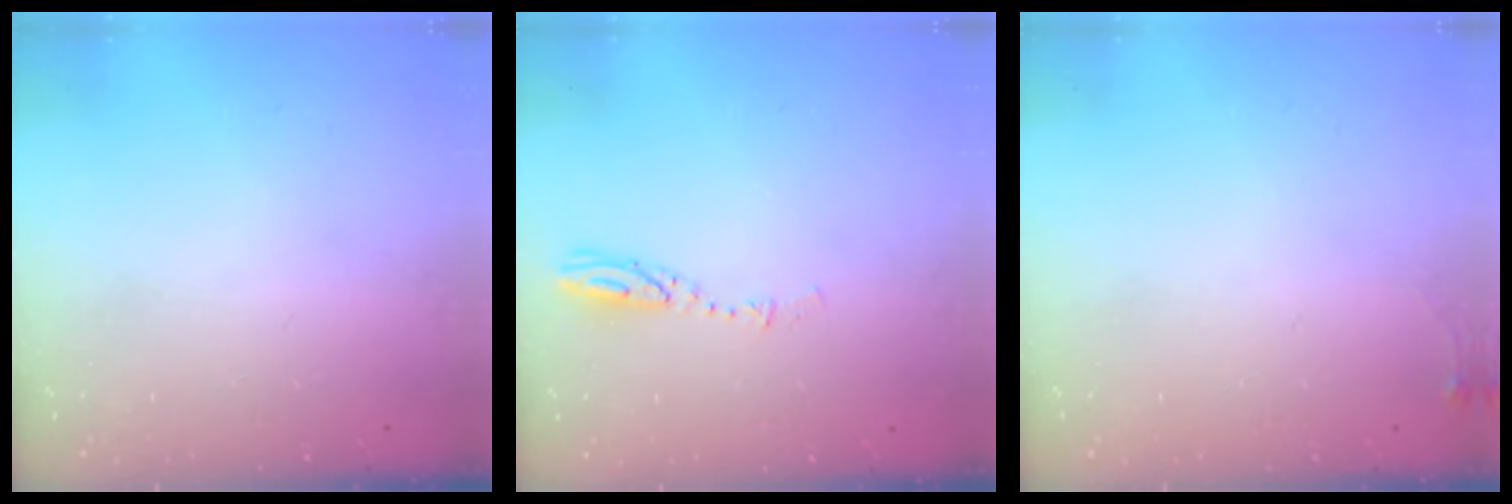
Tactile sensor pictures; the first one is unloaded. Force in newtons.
{"total": 3.8, "press": 3.8, "slide": 0.1}
{"total": 3.6, "press": 3.6, "slide": 0.6}